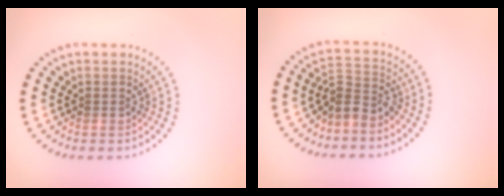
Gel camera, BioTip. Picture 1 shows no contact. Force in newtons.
{"total": 2.8, "press": 2.0, "slide": 1.9}